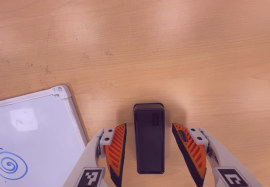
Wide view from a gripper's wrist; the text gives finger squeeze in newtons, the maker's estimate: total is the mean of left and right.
{"total": 0.0}